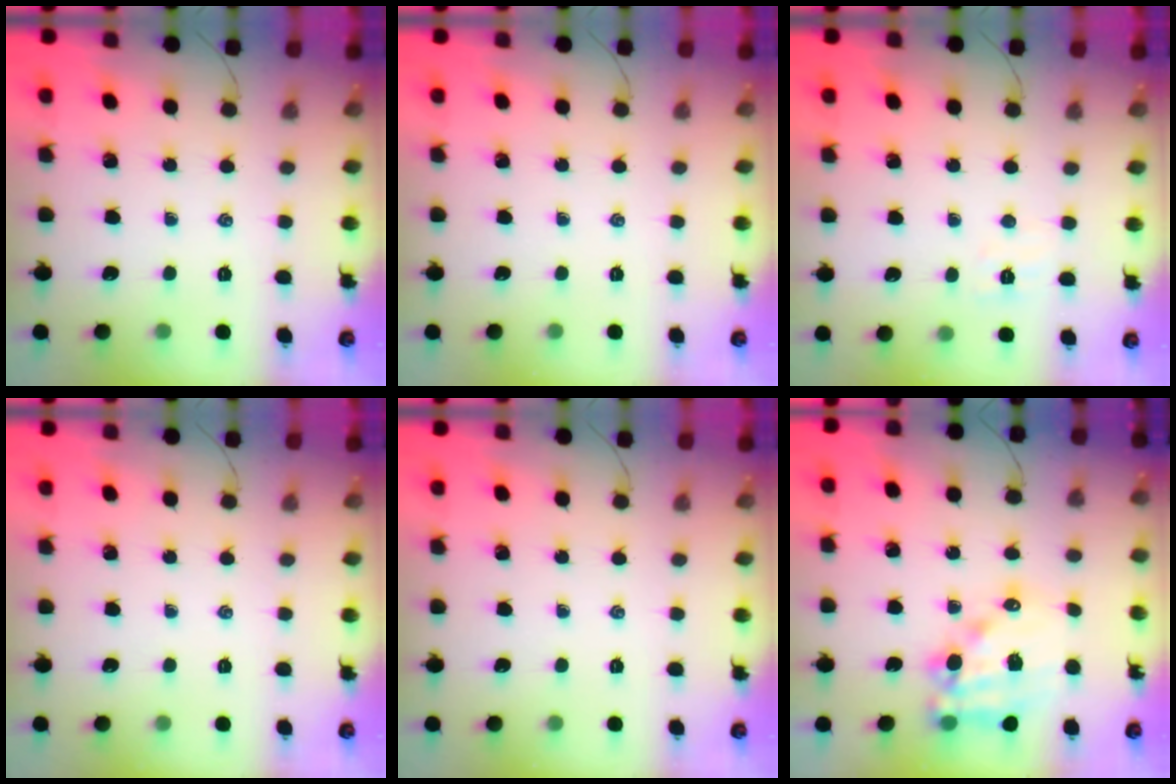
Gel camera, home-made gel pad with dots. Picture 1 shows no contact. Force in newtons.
{"total": 0.0}
{"total": 5.3, "press": 5.1, "slide": 1.3}
{"total": 0.0}
{"total": 0.0}
{"total": 13.2, "press": 12.9, "slide": 3.1}